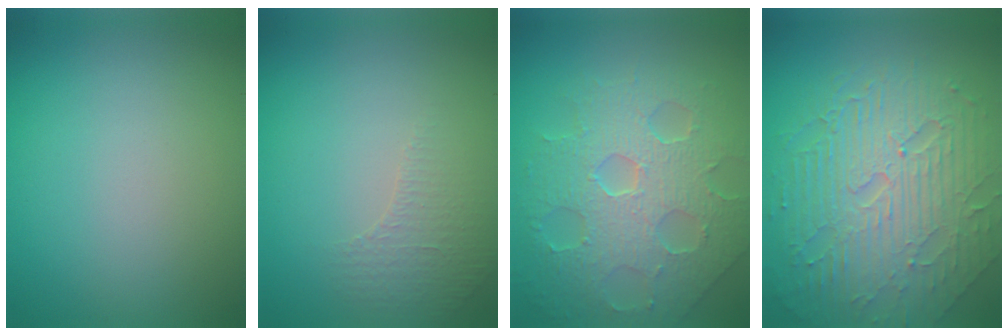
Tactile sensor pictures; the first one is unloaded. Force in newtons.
{"total": 1.1, "press": 0.7, "slide": 0.8}
{"total": 8.5, "press": 5.8, "slide": 6.2}
{"total": 9.7, "press": 6.2, "slide": 7.4}